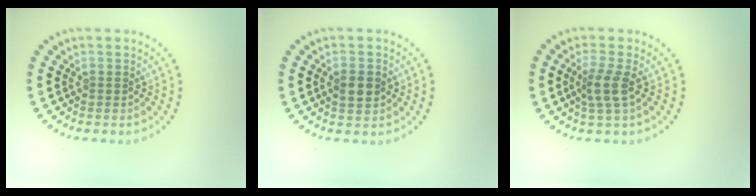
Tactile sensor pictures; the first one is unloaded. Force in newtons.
{"total": 2.0, "press": 2.0, "slide": 0.1}
{"total": 2.3, "press": 1.9, "slide": 1.3}